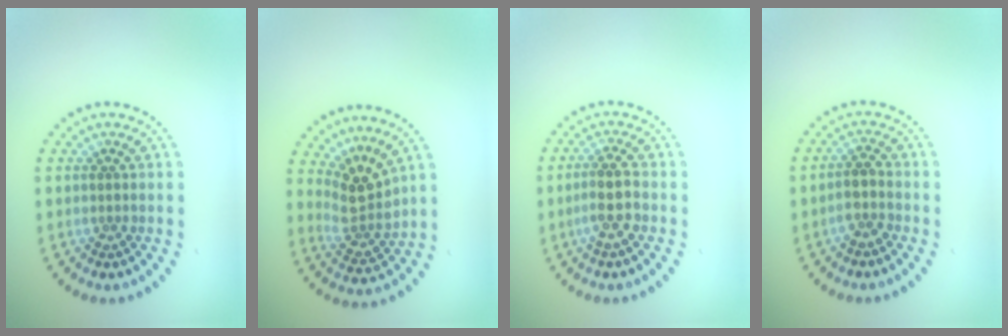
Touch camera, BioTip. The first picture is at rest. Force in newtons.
{"total": 3.2, "press": 2.3, "slide": 2.3}
{"total": 2.7, "press": 2.4, "slide": 1.1}
{"total": 1.8, "press": 1.6, "slide": 0.9}